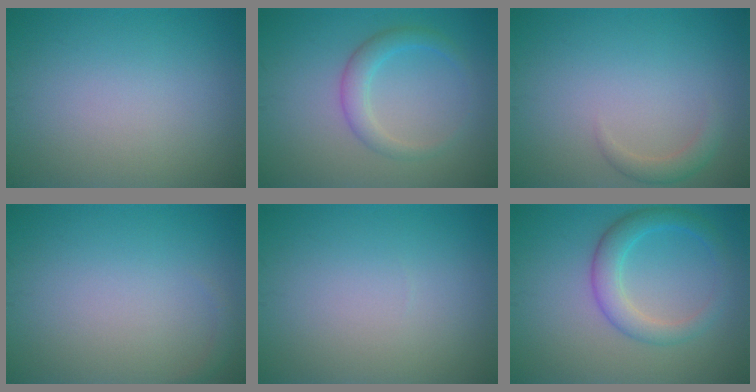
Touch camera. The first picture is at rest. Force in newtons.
{"total": 2.6, "press": 2.6, "slide": 0.1}
{"total": 1.5, "press": 1.5, "slide": 0.2}
{"total": 0.6, "press": 0.6, "slide": 0.1}
{"total": 0.0}
{"total": 2.6, "press": 2.6, "slide": 0.2}